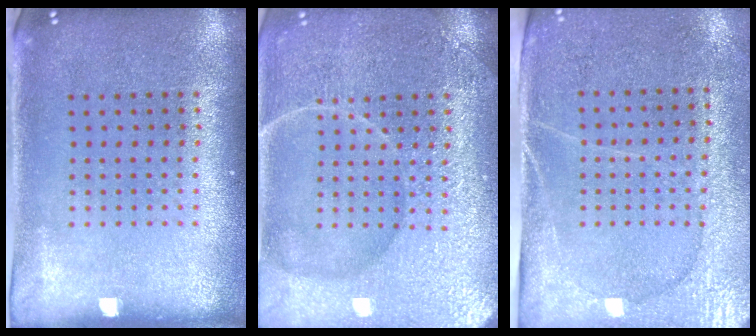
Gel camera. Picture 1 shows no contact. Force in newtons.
{"total": 7.0, "press": 6.9, "slide": 1.0}
{"total": 2.9, "press": 2.6, "slide": 1.3}